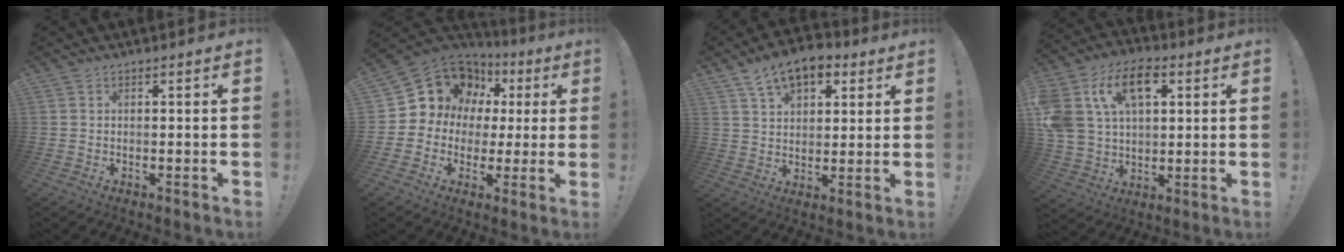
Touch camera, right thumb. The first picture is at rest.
{"total": 11.8, "force": [6.2, 9.2, 4.0], "torque": [-0.060, -0.048, 0.130]}
{"total": 11.3, "force": [6.7, 6.4, 6.4], "torque": [-0.104, -0.023, 0.128]}
{"total": 18.1, "force": [6.8, 12.4, 11.3], "torque": [-0.213, -0.016, 0.125]}